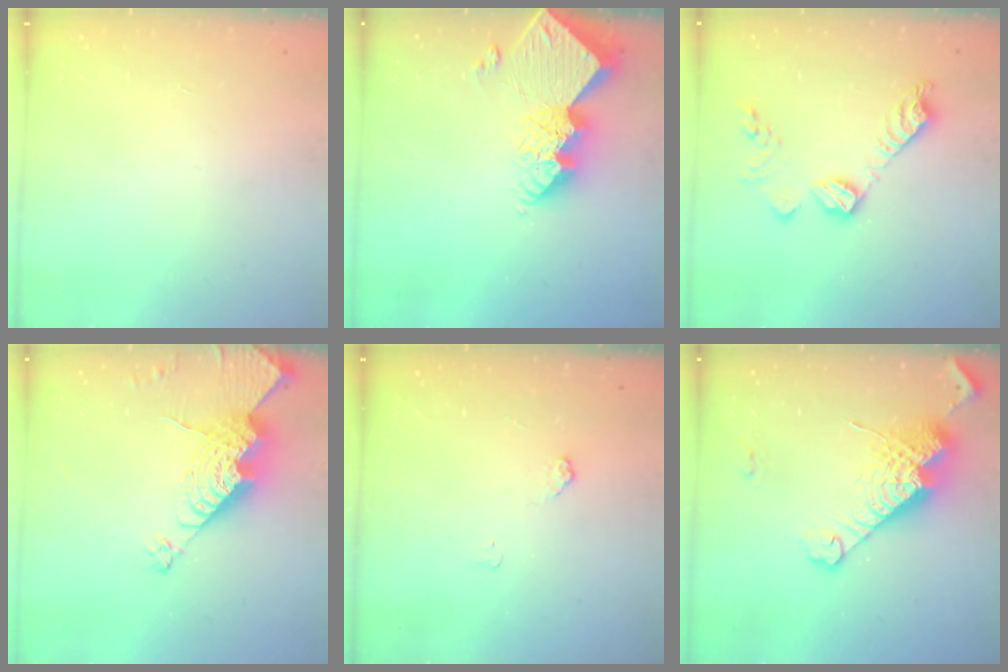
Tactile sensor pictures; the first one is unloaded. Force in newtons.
{"total": 16.7, "press": 16.6, "slide": 1.4}
{"total": 12.1, "press": 12.1, "slide": 0.5}
{"total": 17.2, "press": 17.2, "slide": 1.7}
{"total": 4.0, "press": 4.0, "slide": 0.5}
{"total": 17.7, "press": 17.6, "slide": 1.6}